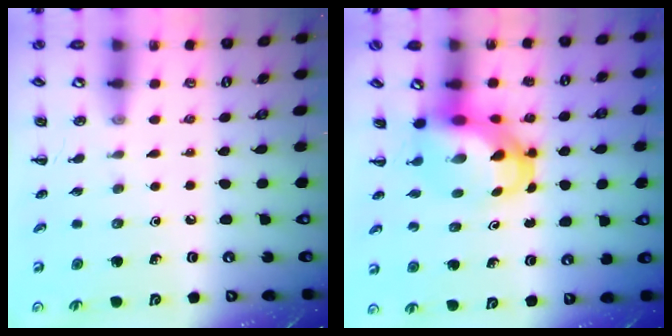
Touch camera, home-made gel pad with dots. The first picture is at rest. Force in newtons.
{"total": 5.7, "press": 5.6, "slide": 1.1}